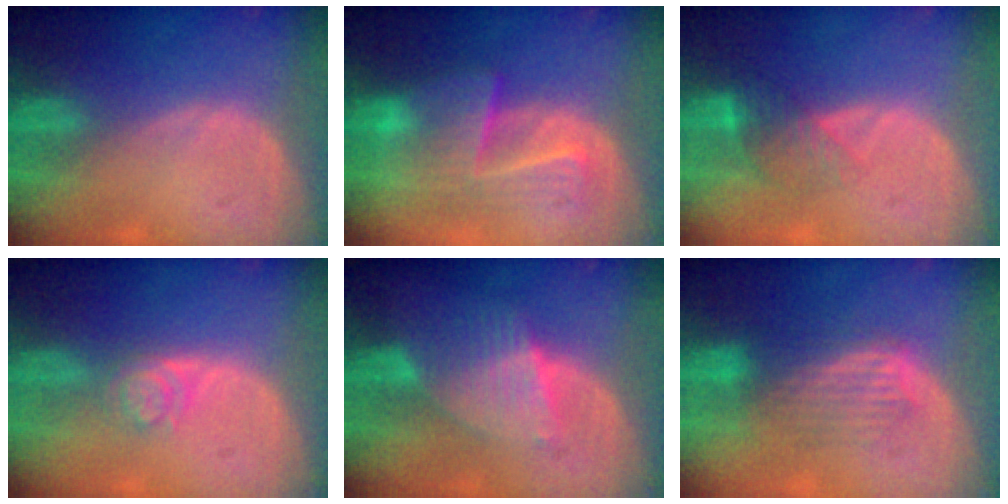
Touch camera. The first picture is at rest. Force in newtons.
{"total": 8.1, "press": 7.9, "slide": 1.9}
{"total": 4.4, "press": 3.8, "slide": 2.1}
{"total": 3.9, "press": 3.5, "slide": 1.8}
{"total": 6.3, "press": 6.2, "slide": 1.0}
{"total": 6.3, "press": 6.3, "slide": 0.6}